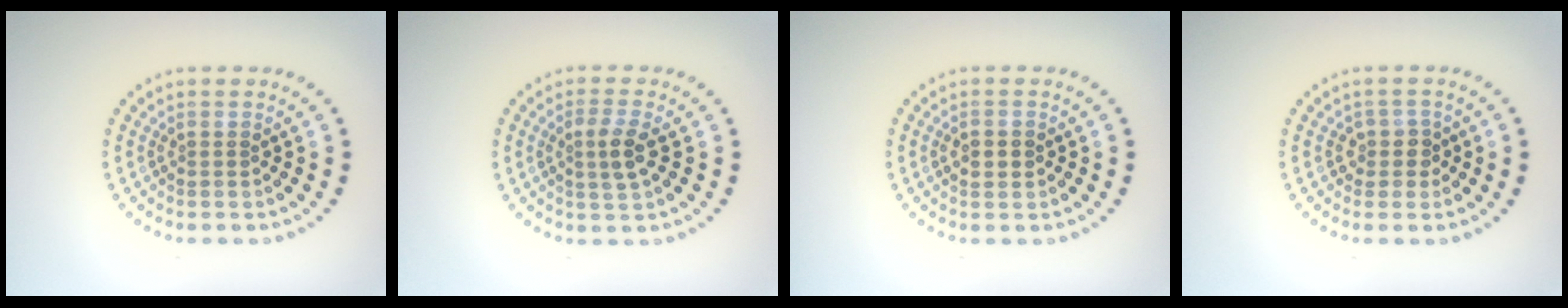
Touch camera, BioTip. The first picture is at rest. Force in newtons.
{"total": 2.6, "press": 2.4, "slide": 1.0}
{"total": 2.2, "press": 2.2, "slide": 0.1}
{"total": 1.9, "press": 1.5, "slide": 1.2}